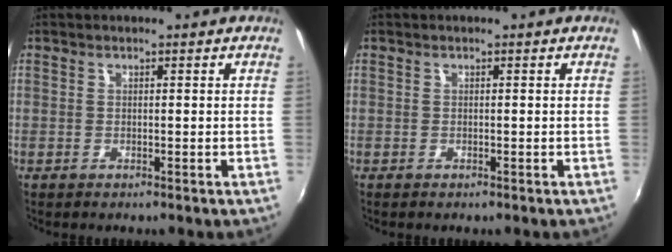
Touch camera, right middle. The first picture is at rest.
{"total": 0.0}